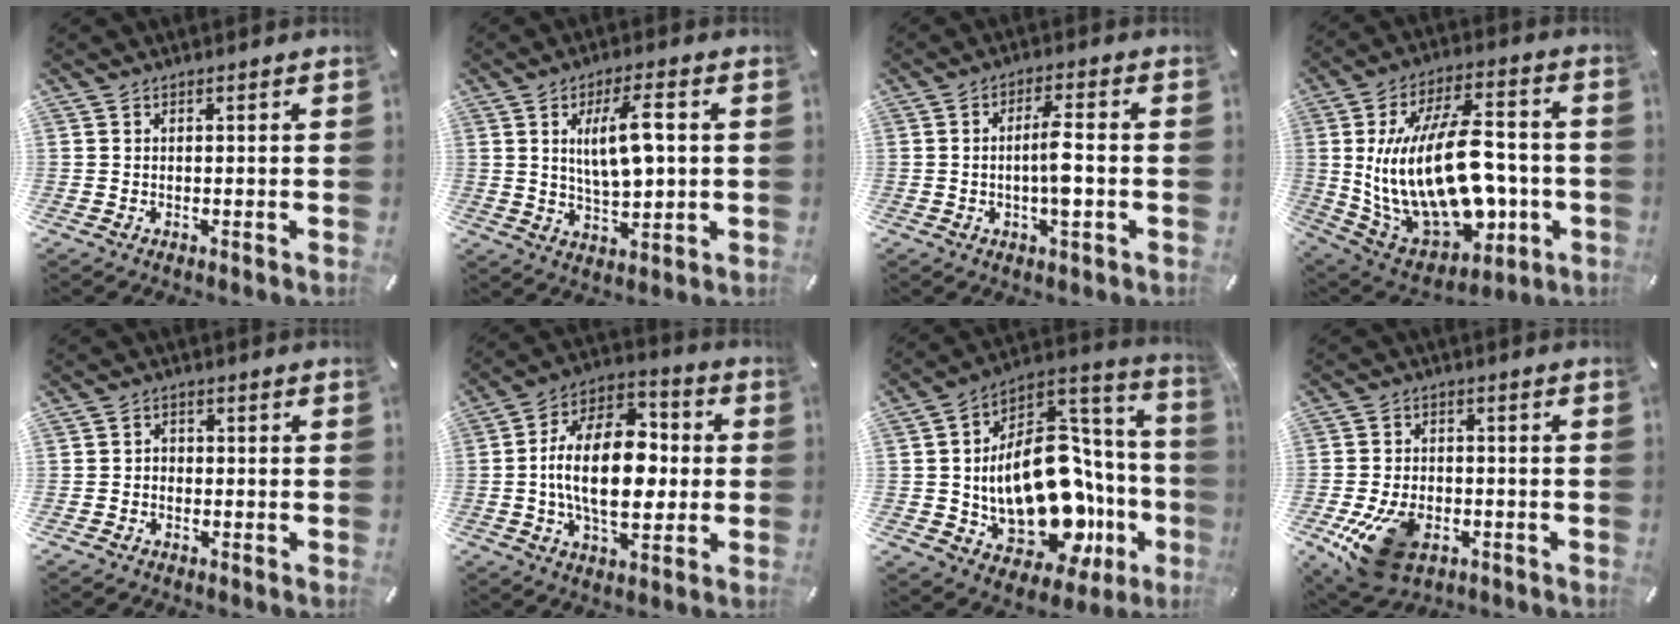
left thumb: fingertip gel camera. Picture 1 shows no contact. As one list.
[{"total": 10.5, "force": [2.2, 3.9, 9.5], "torque": [-0.171, -0.005, 0.028]}, {"total": 6.6, "force": [-0.7, 1.7, 6.3], "torque": [-0.110, 0.008, -0.014]}, {"total": 27.9, "force": [-1.1, 16.1, 22.7], "torque": [-0.466, -0.006, -0.004]}, {"total": 2.0, "force": [-1.2, 1.5, 0.6], "torque": [-0.010, 0.011, -0.027]}, {"total": 19.3, "force": [-1.1, 11.8, 15.3], "torque": [-0.282, 0.004, -0.027]}, {"total": 26.3, "force": [-5.5, 15.6, 20.4], "torque": [-0.351, -0.021, -0.071]}, {"total": 12.9, "force": [-5.4, 8.3, 8.3], "torque": [-0.159, 0.014, -0.096]}]